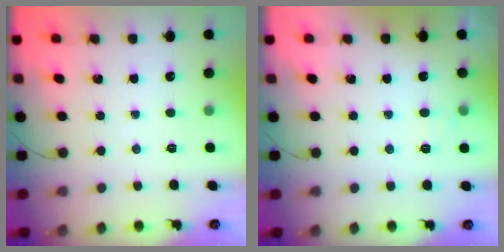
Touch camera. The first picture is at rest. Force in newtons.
{"total": 6.2, "press": 6.0, "slide": 1.5}